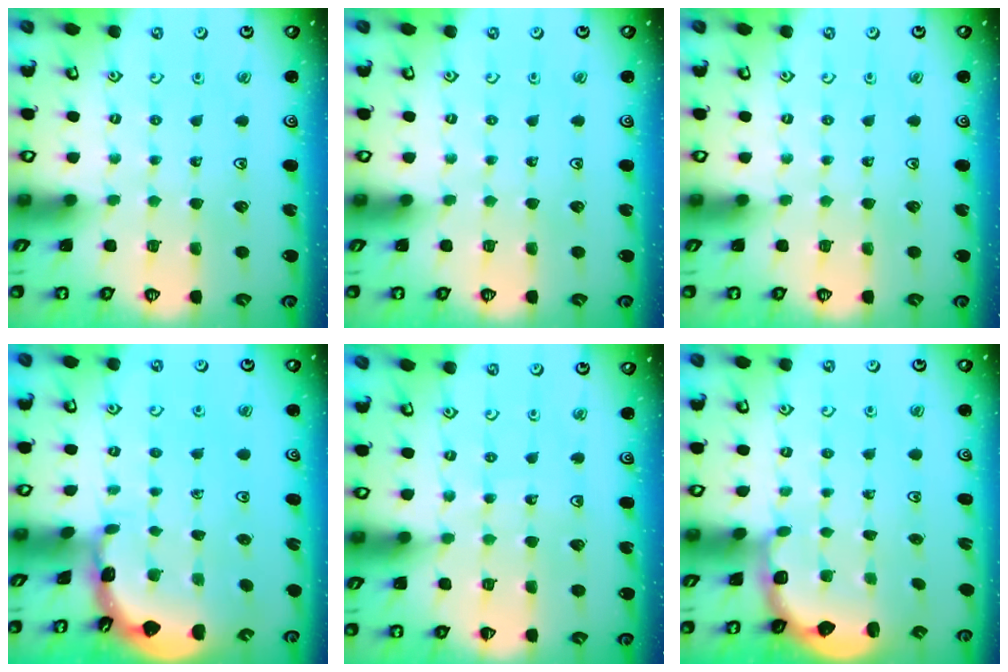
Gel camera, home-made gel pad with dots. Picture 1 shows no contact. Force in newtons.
{"total": 0.0}
{"total": 0.0}
{"total": 1.7, "press": 1.7, "slide": 0.2}
{"total": 5.8, "press": 5.7, "slide": 0.6}
{"total": 2.7, "press": 2.1, "slide": 1.8}